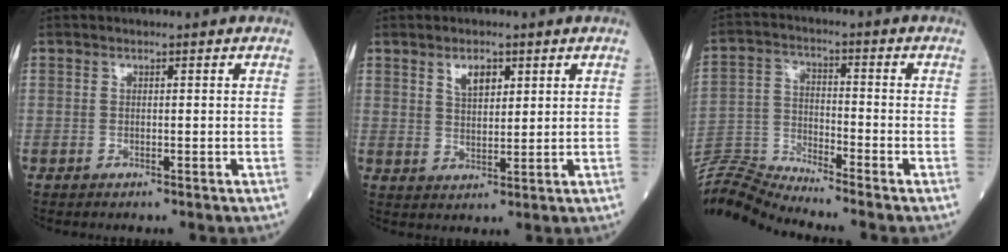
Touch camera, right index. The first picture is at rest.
{"total": 3.8, "force": [2.0, 1.8, 2.7], "torque": [-0.051, 0.003, 0.040]}
{"total": 9.3, "force": [-9.0, -2.2, 0.0], "torque": [-0.009, 0.014, -0.174]}